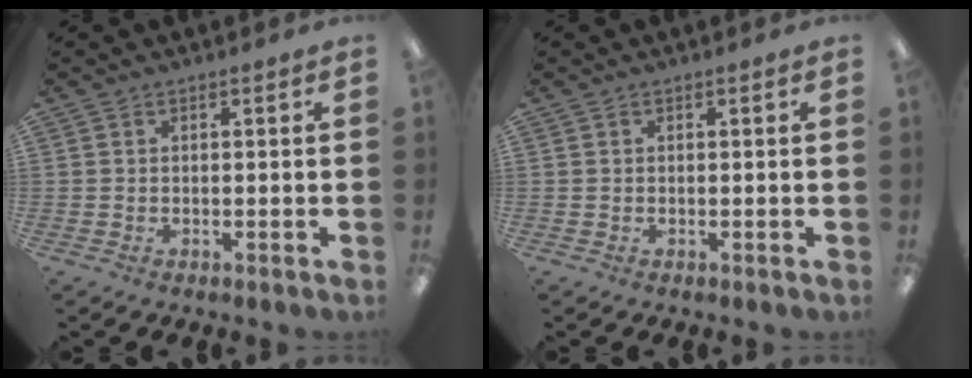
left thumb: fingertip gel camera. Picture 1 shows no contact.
{"total": 0.0}